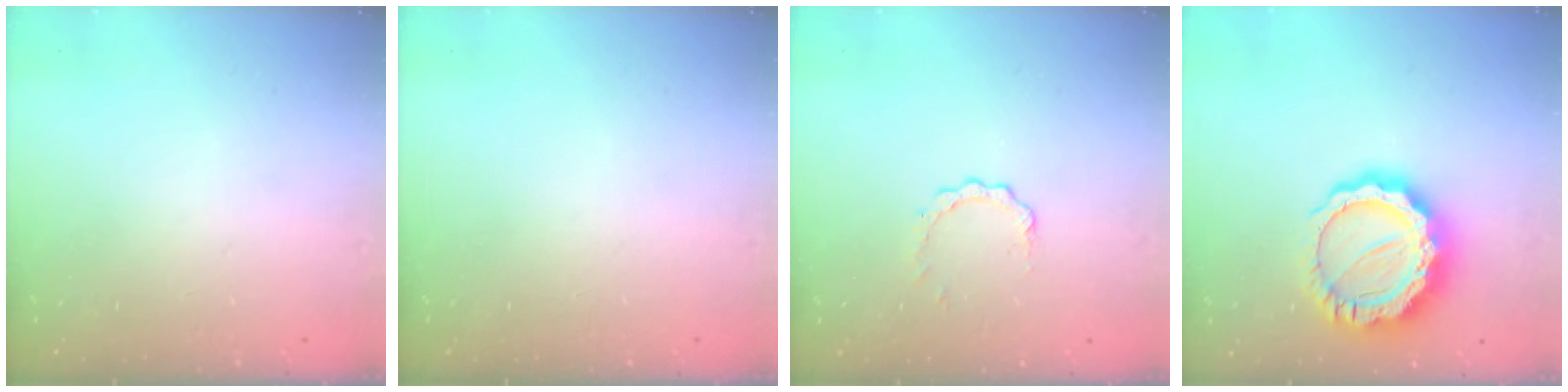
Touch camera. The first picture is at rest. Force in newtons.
{"total": 0.0}
{"total": 2.8, "press": 2.8, "slide": 0.3}
{"total": 16.4, "press": 16.4, "slide": 1.0}